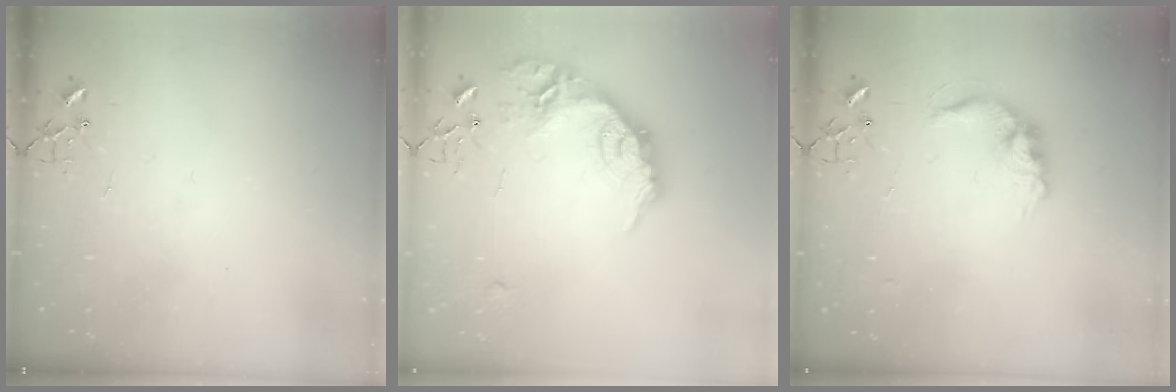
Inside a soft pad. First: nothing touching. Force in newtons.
{"total": 20.9, "press": 20.9, "slide": 1.2}
{"total": 11.9, "press": 11.9, "slide": 0.7}